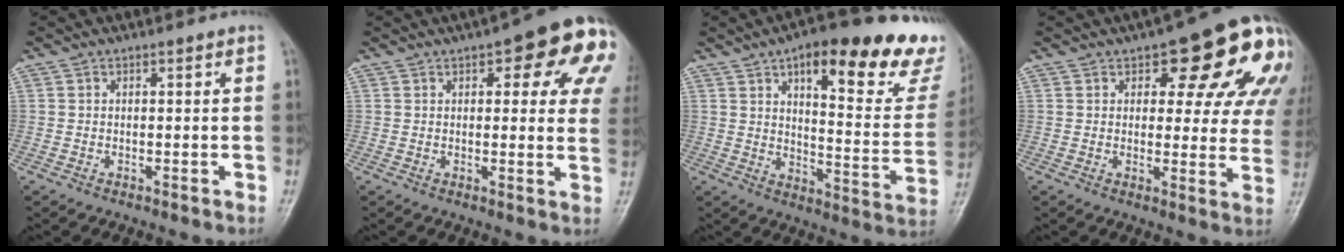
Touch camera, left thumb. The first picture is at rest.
{"total": 16.2, "force": [6.8, 6.2, 13.3], "torque": [-0.121, -0.012, 0.069]}
{"total": 25.7, "force": [15.0, 8.1, 19.2], "torque": [-0.216, -0.054, 0.200]}
{"total": 18.5, "force": [7.8, 7.6, 15.0], "torque": [-0.149, -0.014, 0.093]}